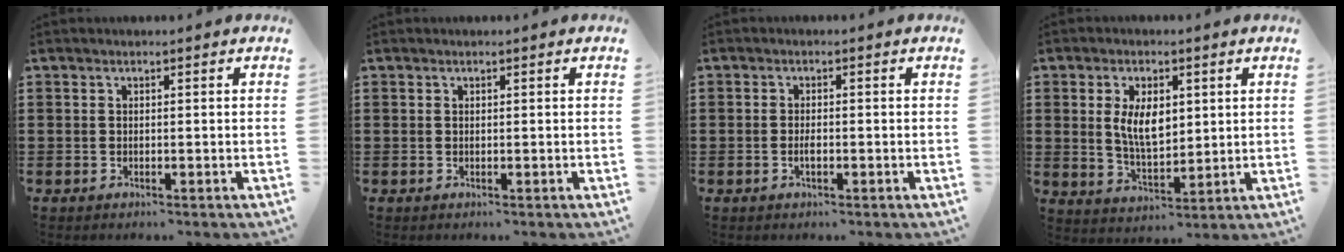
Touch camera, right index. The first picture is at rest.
{"total": 0.0}
{"total": 1.4, "force": [-0.4, 0.4, 1.2], "torque": [-0.024, -0.002, -0.007]}
{"total": 6.9, "force": [1.4, 3.7, 5.7], "torque": [-0.103, 0.005, 0.020]}